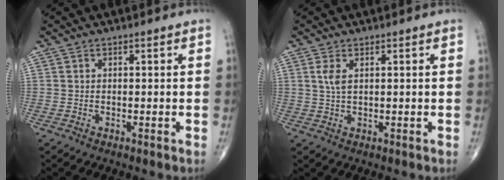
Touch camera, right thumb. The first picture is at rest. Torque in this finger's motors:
{"motor_torque": [-0.07, -0.07, 0.41, 0.20, 0.01]}